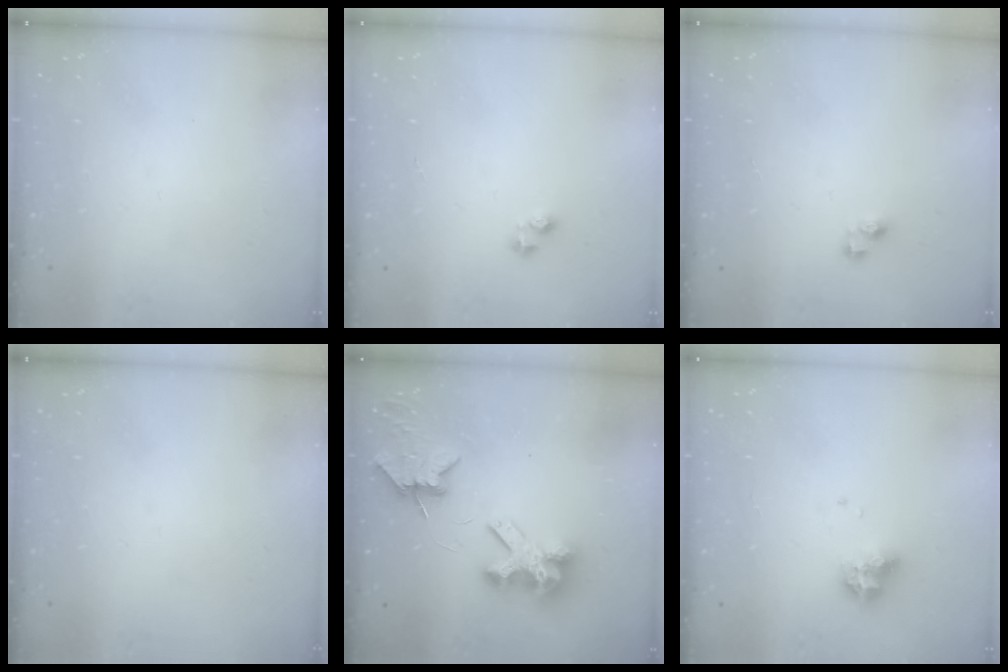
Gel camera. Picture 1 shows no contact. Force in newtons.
{"total": 2.2, "press": 2.2, "slide": 0.3}
{"total": 3.4, "press": 3.4, "slide": 0.0}
{"total": 0.0}
{"total": 8.0, "press": 8.0, "slide": 1.1}
{"total": 7.9, "press": 7.9, "slide": 0.4}